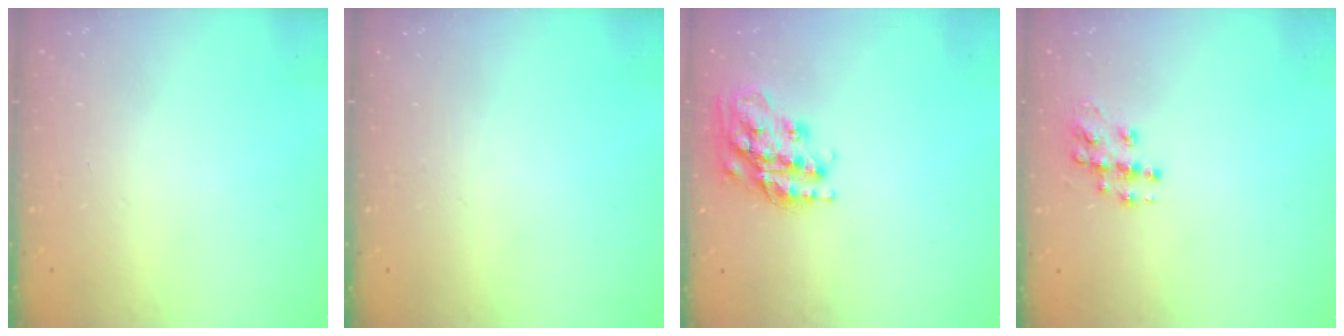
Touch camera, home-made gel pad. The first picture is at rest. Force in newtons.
{"total": 0.0}
{"total": 18.7, "press": 18.6, "slide": 1.5}
{"total": 9.4, "press": 9.4, "slide": 0.5}